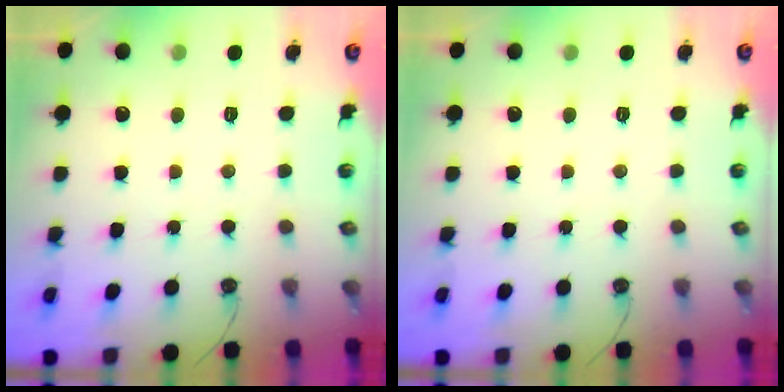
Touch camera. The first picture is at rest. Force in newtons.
{"total": 0.0}